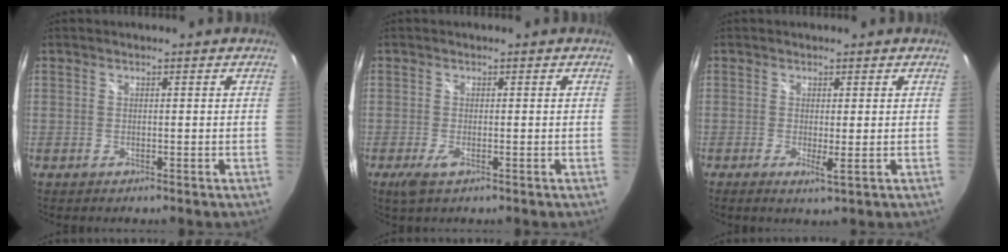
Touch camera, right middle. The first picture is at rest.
{"total": 2.7, "force": [-1.3, 0.6, 2.3], "torque": [-0.044, -0.012, -0.020]}
{"total": 2.1, "force": [-0.2, 0.1, 2.1], "torque": [-0.038, -0.009, -0.005]}